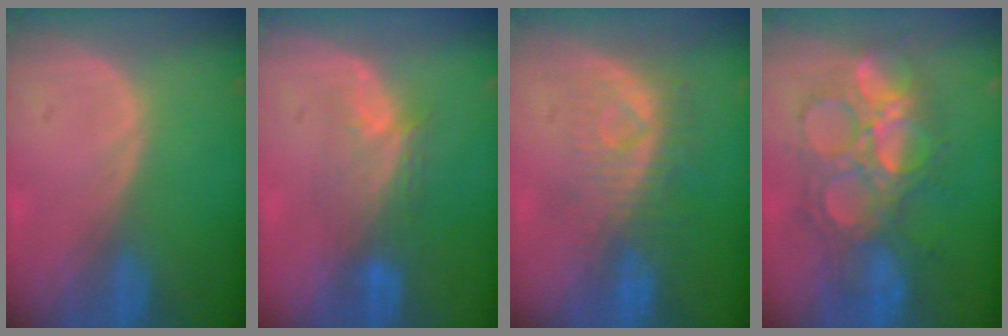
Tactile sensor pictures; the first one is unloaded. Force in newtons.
{"total": 5.2, "press": 5.0, "slide": 1.4}
{"total": 8.3, "press": 7.5, "slide": 3.7}
{"total": 10.0, "press": 10.0, "slide": 0.7}